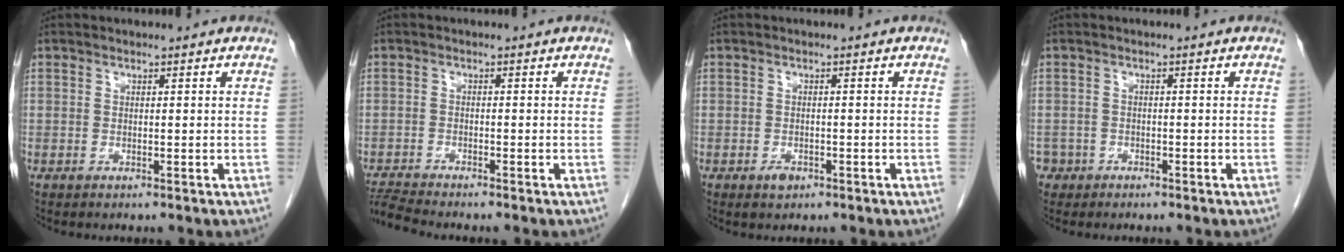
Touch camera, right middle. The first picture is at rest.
{"total": 3.8, "force": [-3.6, -1.1, 0.5], "torque": [-0.015, -0.018, -0.068]}
{"total": 1.6, "force": [-0.9, 0.9, 0.9], "torque": [-0.015, 0.002, -0.010]}
{"total": 2.3, "force": [-1.5, 1.8, -0.2], "torque": [-0.001, 0.009, -0.028]}